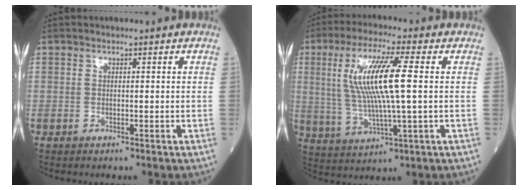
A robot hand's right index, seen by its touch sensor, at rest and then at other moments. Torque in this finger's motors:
{"motor_torque": [1.48, 0.66, 0.36, 0.21]}